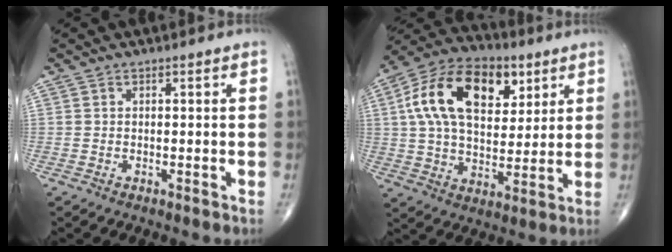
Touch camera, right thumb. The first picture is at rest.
{"total": 20.1, "force": [6.6, 12.1, 14.6], "torque": [-0.230, -0.002, 0.106]}